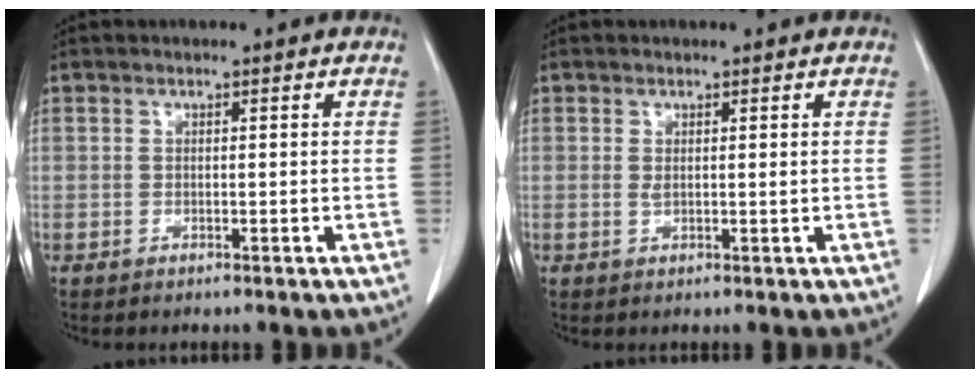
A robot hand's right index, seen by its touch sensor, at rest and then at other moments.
{"total": 0.8, "force": [0.2, 0.2, 0.8], "torque": [-0.019, -0.002, 0.005]}